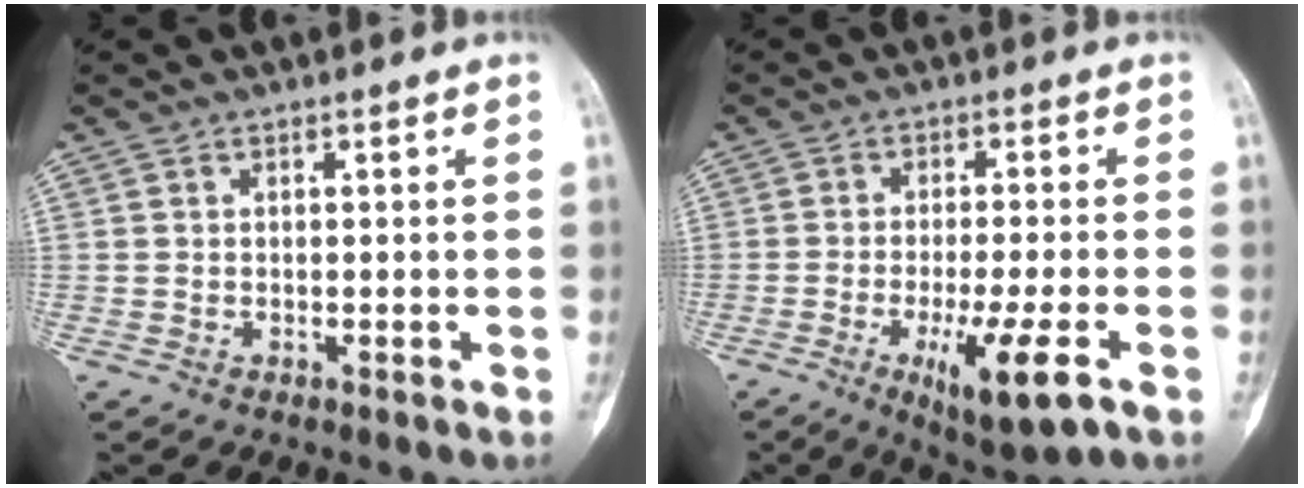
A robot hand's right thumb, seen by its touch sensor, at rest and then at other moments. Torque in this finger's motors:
{"motor_torque": [1.40, 1.27, 1.41, -0.55, 0.28]}